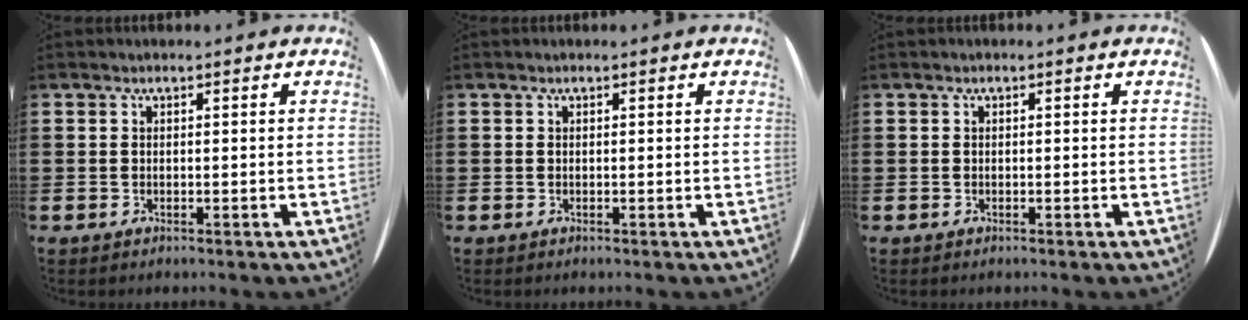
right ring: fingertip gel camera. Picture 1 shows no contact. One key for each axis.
{"total": 0.0}
{"total": 0.0}